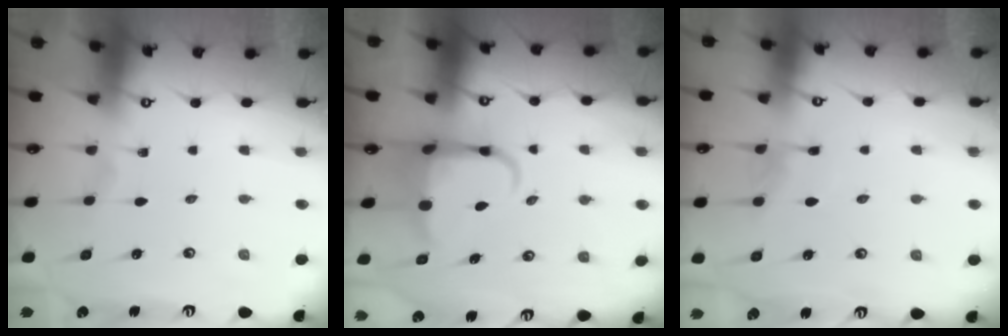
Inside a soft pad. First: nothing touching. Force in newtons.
{"total": 7.6, "press": 7.4, "slide": 1.5}
{"total": 6.1, "press": 6.1, "slide": 0.8}